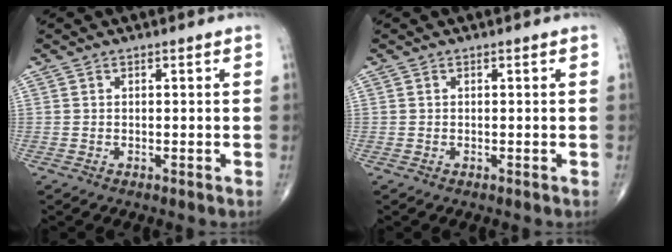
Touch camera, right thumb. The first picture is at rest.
{"total": 0.0}